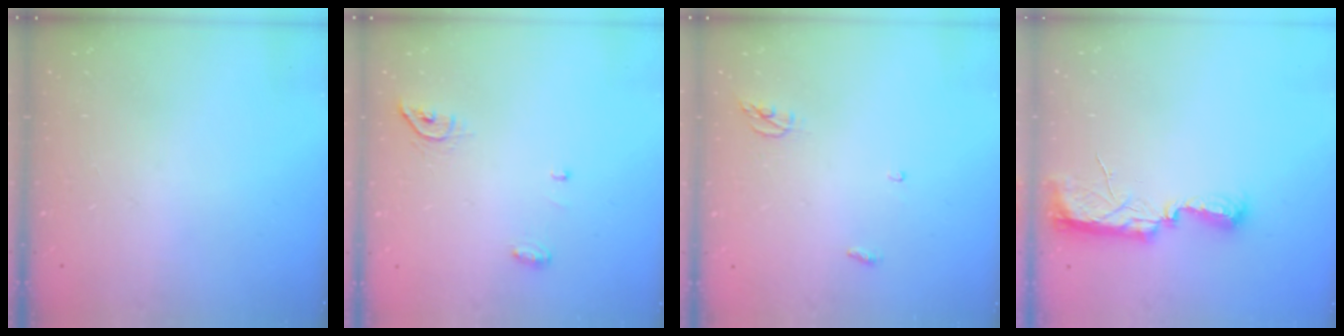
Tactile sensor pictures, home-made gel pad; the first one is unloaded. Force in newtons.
{"total": 5.2, "press": 5.2, "slide": 0.1}
{"total": 3.5, "press": 3.5, "slide": 0.3}
{"total": 10.5, "press": 9.0, "slide": 5.3}